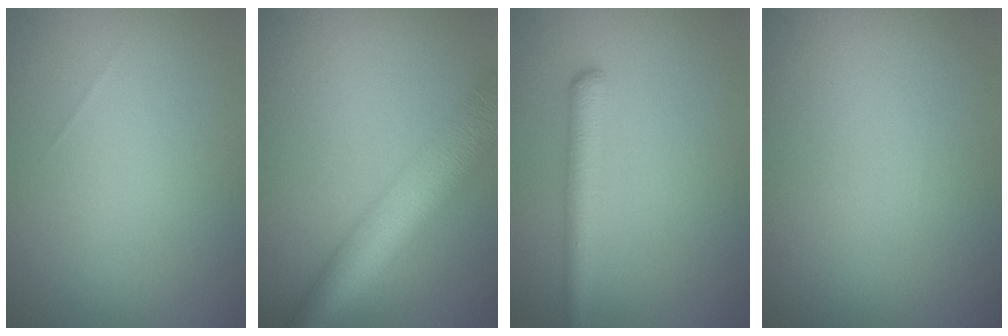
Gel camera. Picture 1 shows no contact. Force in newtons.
{"total": 8.4, "press": 8.4, "slide": 0.4}
{"total": 2.8, "press": 2.8, "slide": 0.1}
{"total": 0.0}